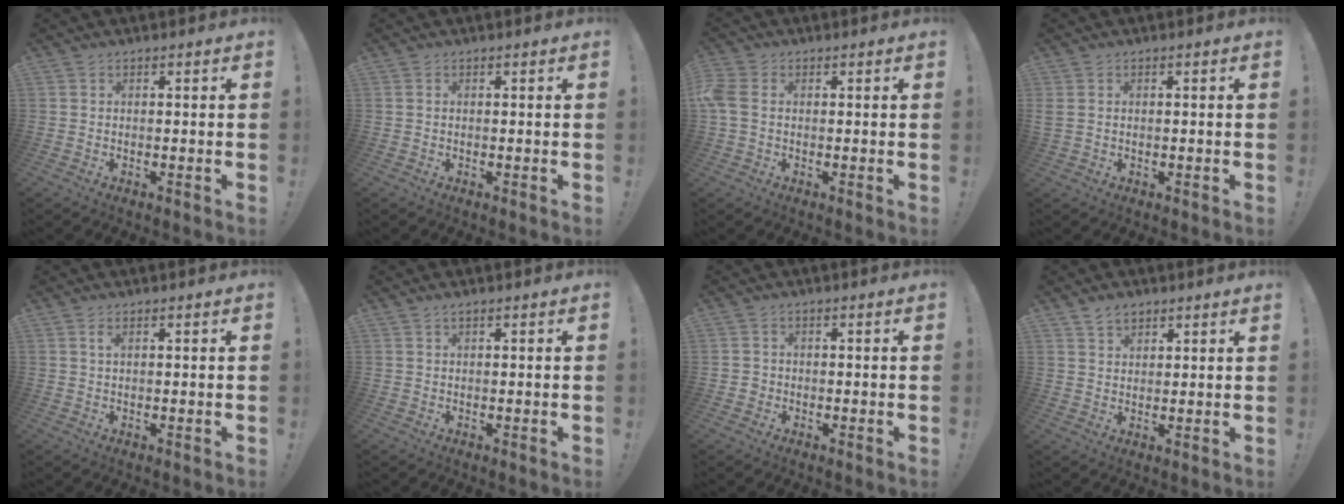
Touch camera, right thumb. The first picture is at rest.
{"total": 0.0}
{"total": 5.2, "force": [0.4, 3.7, 3.6], "torque": [-0.093, 0.000, 0.006]}
{"total": 1.0, "force": [0.4, 0.8, 0.6], "torque": [-0.013, 0.003, 0.008]}
{"total": 1.4, "force": [0.6, 0.4, 1.1], "torque": [-0.018, 0.000, 0.009]}
{"total": 0.7, "force": [0.5, 0.2, 0.5], "torque": [-0.014, 0.001, 0.010]}
{"total": 1.9, "force": [-0.6, 1.7, 0.5], "torque": [-0.010, 0.006, -0.011]}
{"total": 3.7, "force": [3.1, 1.7, 1.1], "torque": [-0.017, -0.016, 0.058]}